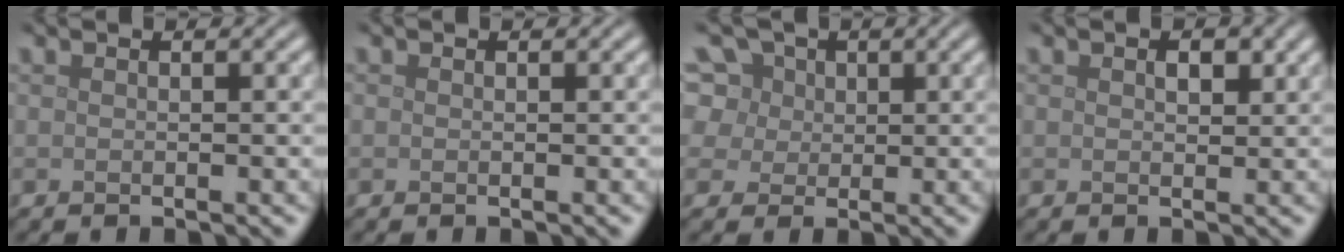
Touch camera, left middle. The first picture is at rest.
{"total": 0.0}
{"total": 10.7, "force": [5.2, 8.2, 4.5], "torque": [-0.110, 0.041, 0.070]}
{"total": 1.3, "force": [0.5, 0.7, 1.0], "torque": [-0.013, -0.002, 0.008]}